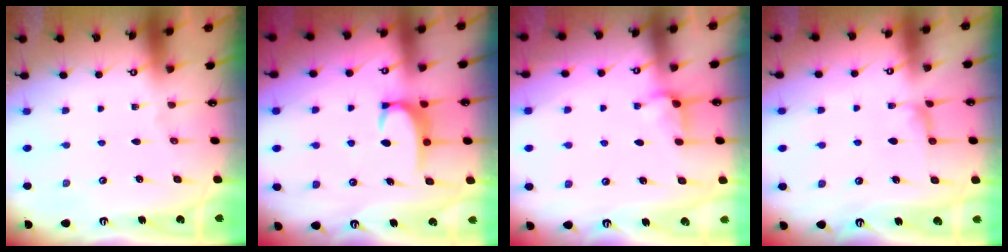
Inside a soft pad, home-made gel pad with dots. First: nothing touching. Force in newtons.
{"total": 3.4, "press": 3.3, "slide": 0.4}
{"total": 2.9, "press": 2.8, "slide": 0.6}
{"total": 1.9, "press": 1.7, "slide": 0.8}